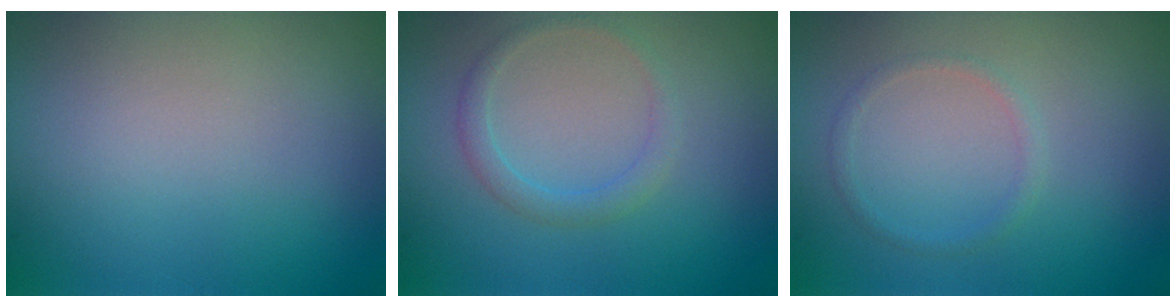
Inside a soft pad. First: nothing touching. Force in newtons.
{"total": 1.6, "press": 1.6, "slide": 0.1}
{"total": 1.0, "press": 0.9, "slide": 0.0}